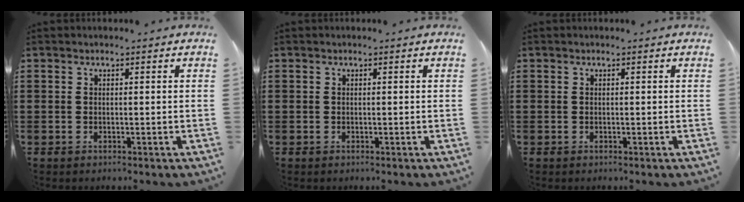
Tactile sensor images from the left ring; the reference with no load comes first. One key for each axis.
{"total": 0.0}
{"total": 0.0}